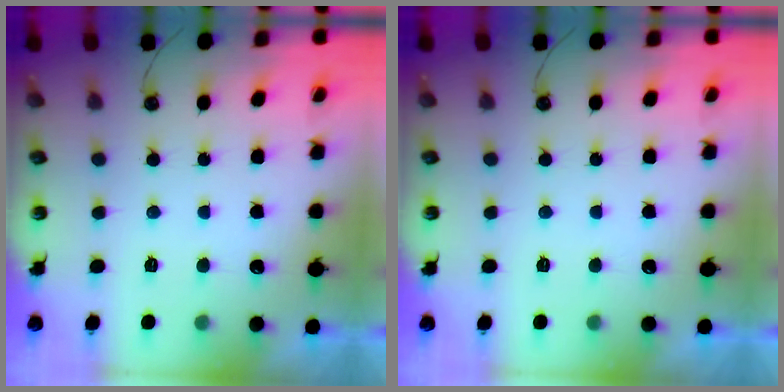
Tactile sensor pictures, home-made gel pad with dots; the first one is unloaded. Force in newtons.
{"total": 0.0}